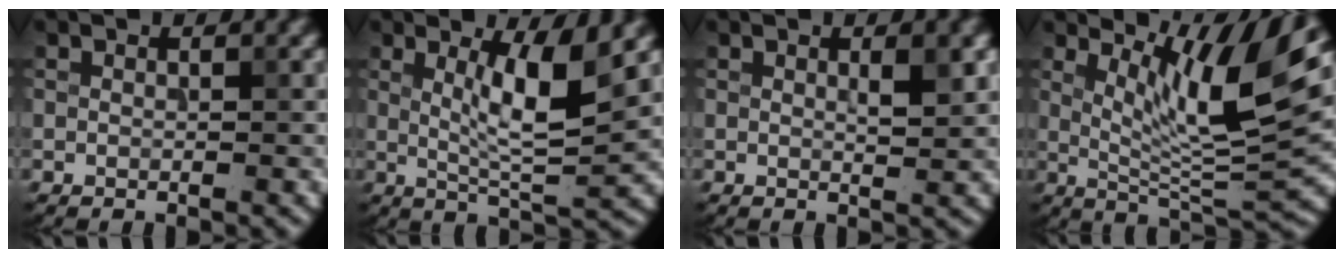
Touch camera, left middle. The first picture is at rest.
{"total": 5.6, "force": [1.7, 1.1, 5.2], "torque": [-0.088, -0.008, 0.034]}
{"total": 1.9, "force": [0.7, 0.4, 1.7], "torque": [-0.024, -0.002, 0.010]}
{"total": 8.6, "force": [4.0, 1.7, 7.5], "torque": [-0.117, -0.013, 0.076]}